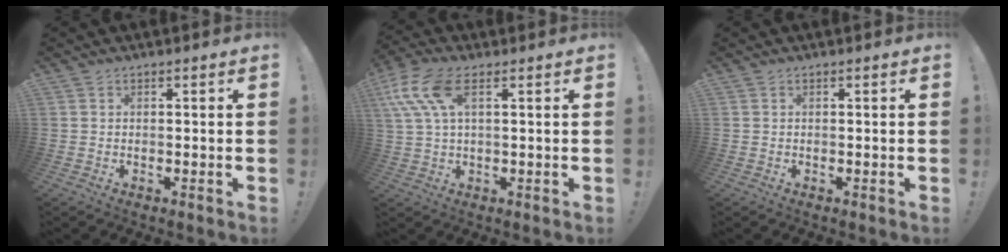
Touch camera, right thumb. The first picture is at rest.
{"total": 10.9, "force": [4.0, 4.8, 8.9], "torque": [-0.183, -0.003, 0.082]}
{"total": 0.0}